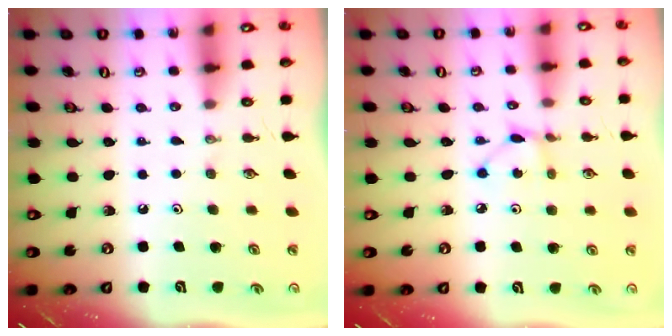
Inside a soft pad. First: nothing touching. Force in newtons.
{"total": 4.2, "press": 4.2, "slide": 0.3}